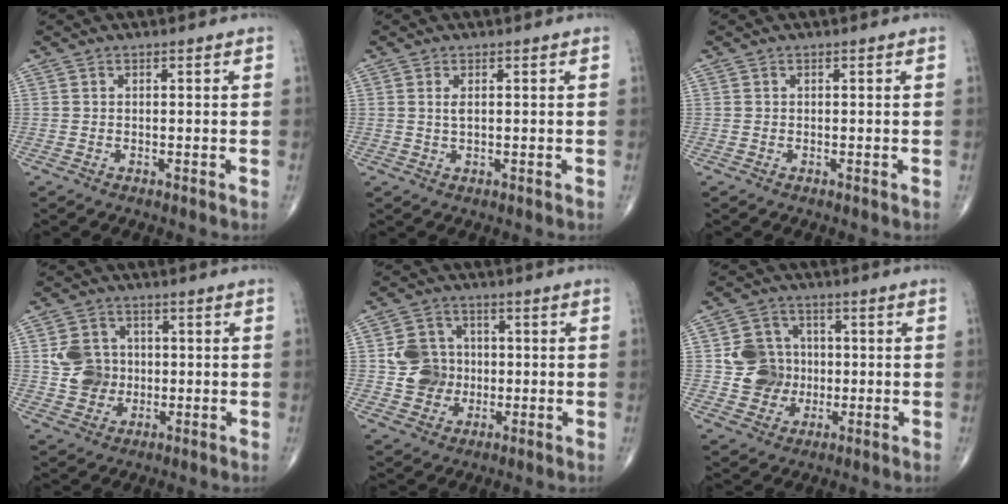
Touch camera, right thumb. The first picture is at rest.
{"total": 1.6, "force": [0.5, 0.7, 1.4], "torque": [-0.029, -0.002, 0.013]}
{"total": 0.0}
{"total": 8.0, "force": [0.4, 7.2, 3.3], "torque": [-0.032, 0.002, 0.007]}
{"total": 8.5, "force": [-0.1, 7.9, 3.2], "torque": [-0.023, 0.008, -0.003]}
{"total": 9.3, "force": [-0.1, 8.7, 3.3], "torque": [-0.018, 0.010, 0.000]}